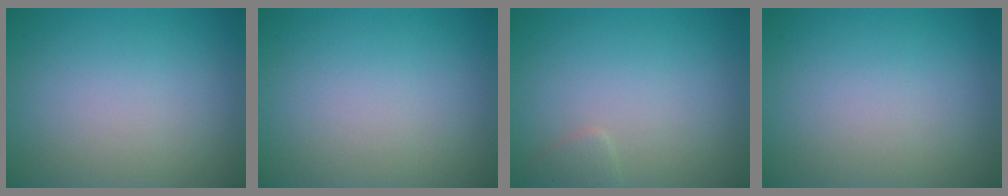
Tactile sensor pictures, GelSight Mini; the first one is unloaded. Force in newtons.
{"total": 0.0}
{"total": 0.9, "press": 0.9, "slide": 0.1}
{"total": 0.0}